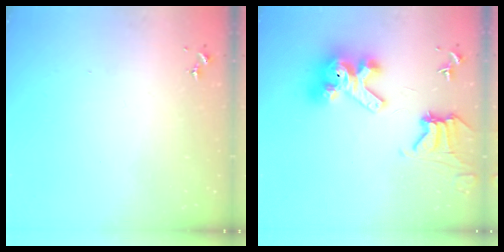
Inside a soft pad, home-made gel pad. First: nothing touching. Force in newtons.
{"total": 15.1, "press": 15.0, "slide": 1.7}